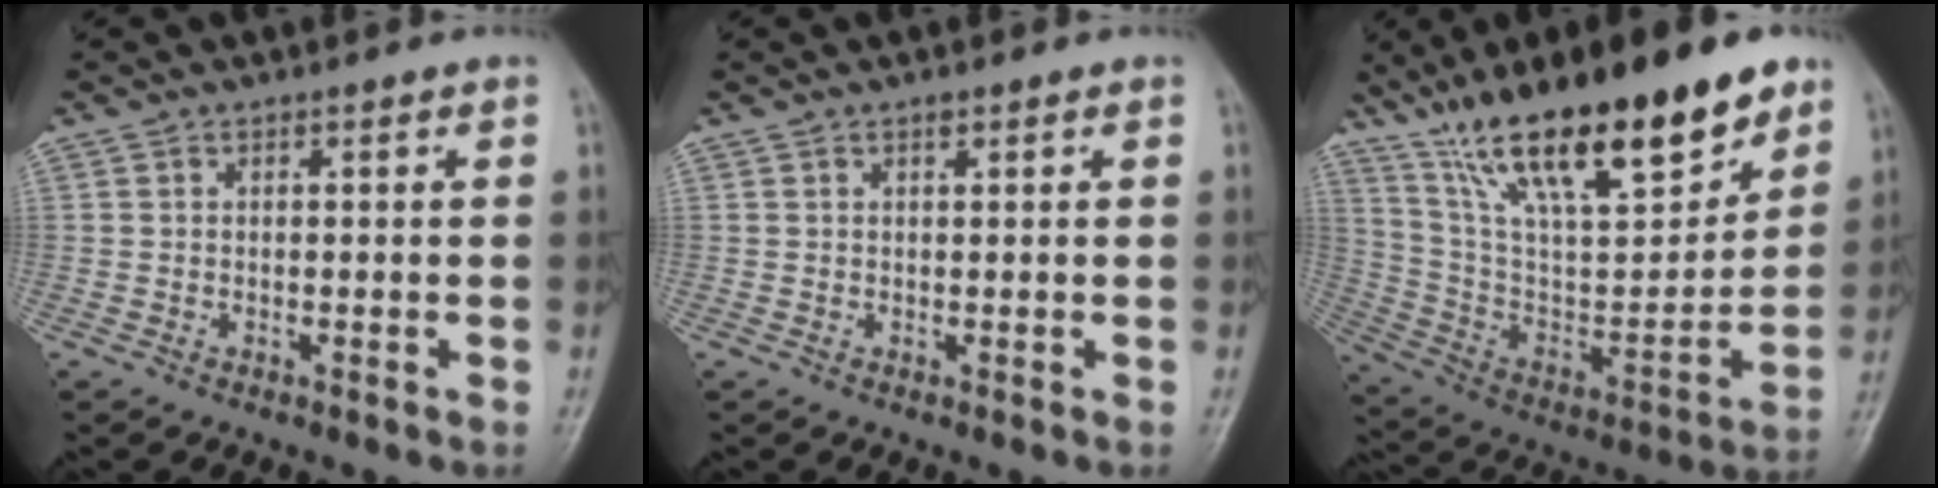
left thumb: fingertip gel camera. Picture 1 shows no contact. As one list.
[{"total": 0.8, "force": [0.5, 0.3, 0.5], "torque": [-0.008, -0.002, 0.008]}, {"total": 29.5, "force": [18.9, 9.5, 20.5], "torque": [-0.307, -0.045, 0.325]}]